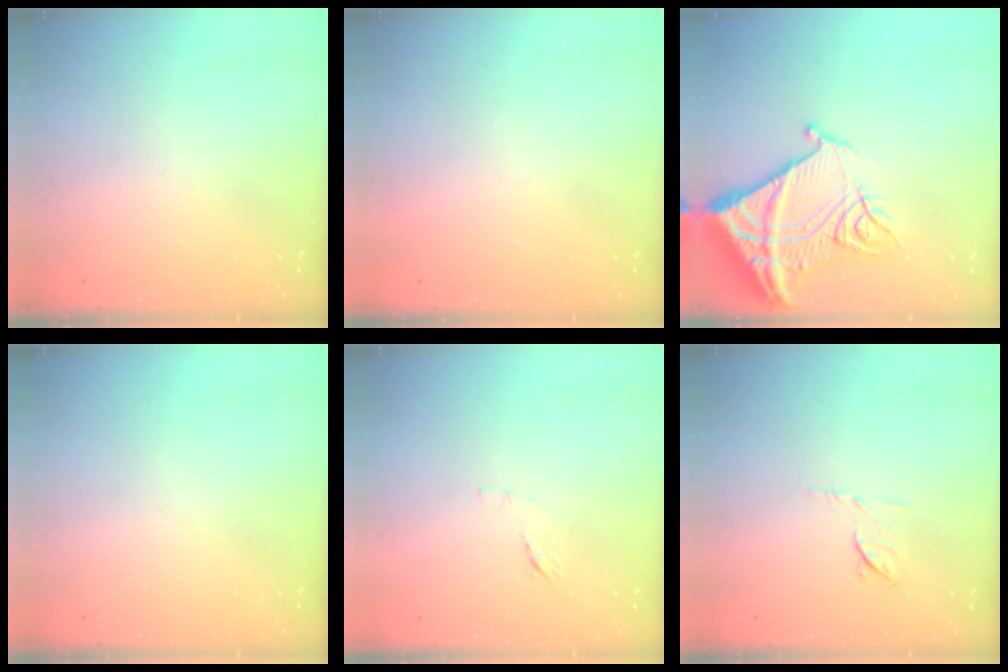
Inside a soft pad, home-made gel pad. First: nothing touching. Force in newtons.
{"total": 1.5, "press": 1.5, "slide": 0.1}
{"total": 18.9, "press": 18.7, "slide": 2.3}
{"total": 0.0}
{"total": 7.7, "press": 7.7, "slide": 0.5}
{"total": 6.7, "press": 6.6, "slide": 1.1}